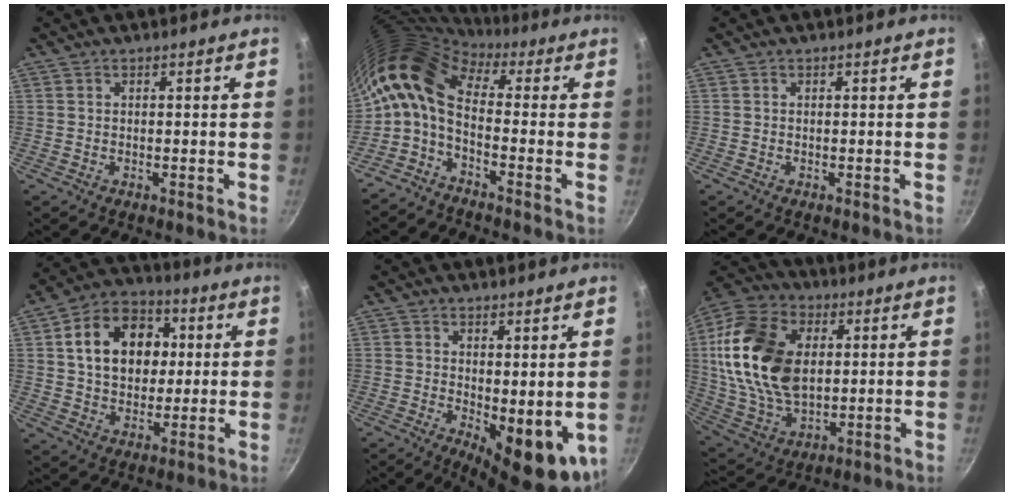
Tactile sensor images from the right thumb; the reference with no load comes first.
{"total": 12.3, "force": [0.6, 6.8, 10.2], "torque": [-0.206, 0.023, -0.008]}
{"total": 0.0}
{"total": 15.9, "force": [3.2, 11.9, 10.0], "torque": [-0.129, 0.016, 0.045]}
{"total": 9.9, "force": [0.3, 4.6, 8.8], "torque": [-0.097, -0.016, 0.016]}
{"total": 22.5, "force": [3.5, 14.8, 16.5], "torque": [-0.298, -0.003, 0.066]}